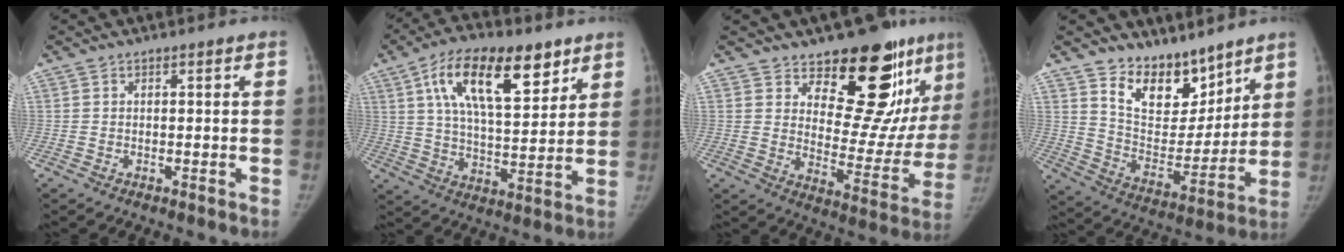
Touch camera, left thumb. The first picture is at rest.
{"total": 18.6, "force": [9.2, 8.1, 13.9], "torque": [-0.202, -0.024, 0.158]}
{"total": 18.5, "force": [12.4, 7.7, 11.3], "torque": [-0.094, -0.106, 0.177]}
{"total": 13.2, "force": [10.0, 7.0, 5.0], "torque": [-0.035, -0.081, 0.187]}